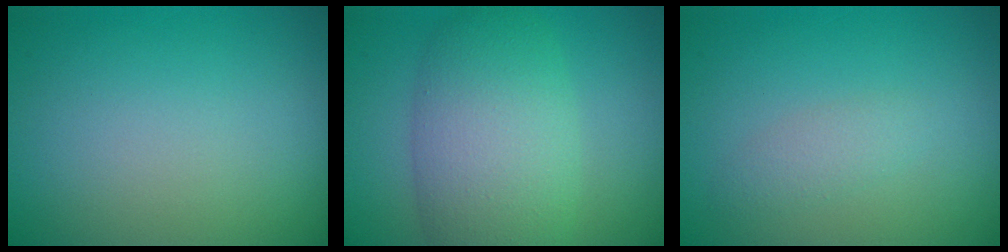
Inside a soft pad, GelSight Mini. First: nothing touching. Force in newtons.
{"total": 7.3, "press": 7.3, "slide": 0.3}
{"total": 1.3, "press": 1.3, "slide": 0.0}